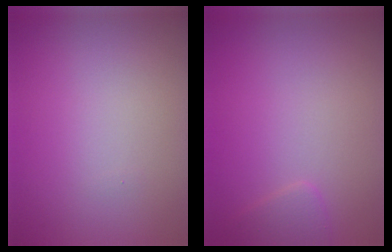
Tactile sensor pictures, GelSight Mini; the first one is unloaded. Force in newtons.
{"total": 1.1, "press": 1.1, "slide": 0.1}